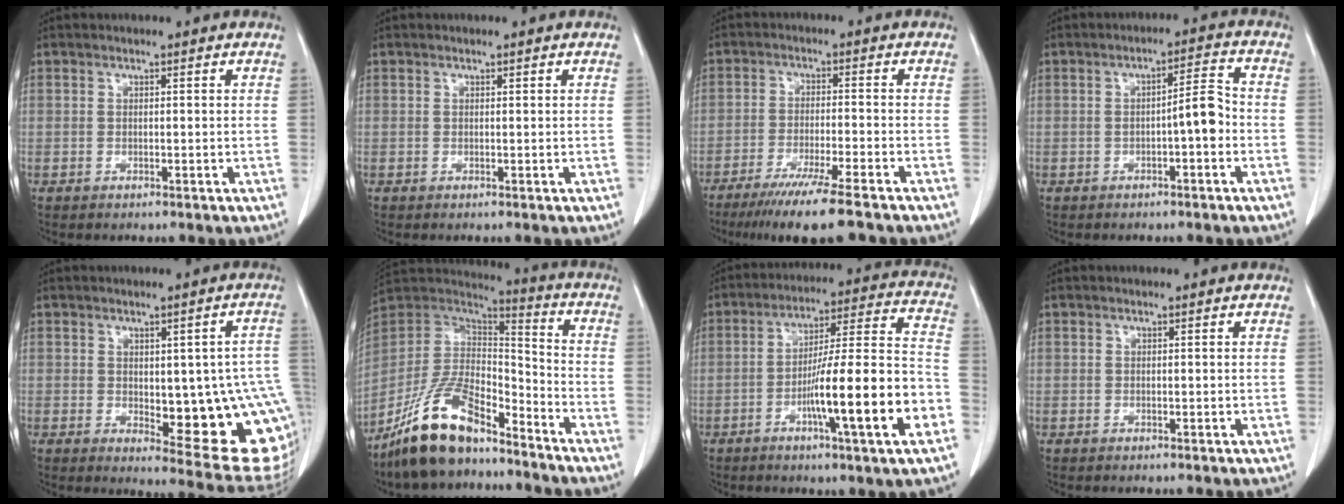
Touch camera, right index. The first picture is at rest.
{"total": 0.0}
{"total": 10.6, "force": [-8.1, -0.4, 6.9], "torque": [-0.105, -0.029, -0.131]}
{"total": 4.6, "force": [-1.2, 0.6, 4.4], "torque": [-0.061, 0.016, -0.018]}
{"total": 16.6, "force": [-2.1, 5.3, 15.6], "torque": [-0.127, 0.009, -0.001]}
{"total": 15.5, "force": [-11.8, 5.3, 8.6], "torque": [-0.166, 0.018, -0.219]}
{"total": 17.3, "force": [-6.0, 0.4, 16.2], "torque": [-0.250, 0.005, -0.092]}
{"total": 0.0}